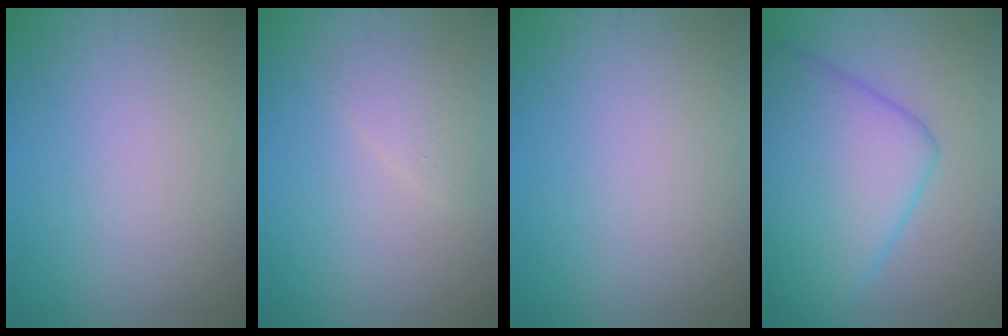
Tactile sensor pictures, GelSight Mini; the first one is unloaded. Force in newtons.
{"total": 1.5, "press": 1.5, "slide": 0.1}
{"total": 0.0}
{"total": 9.8, "press": 9.8, "slide": 0.4}